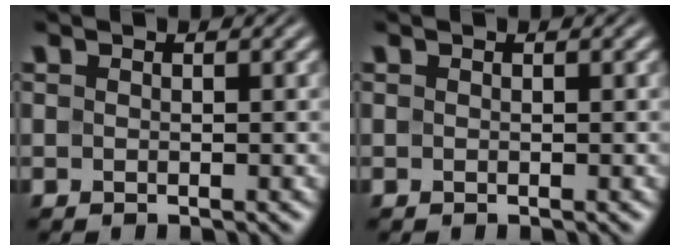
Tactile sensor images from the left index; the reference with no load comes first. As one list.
[{"total": 0.0}]